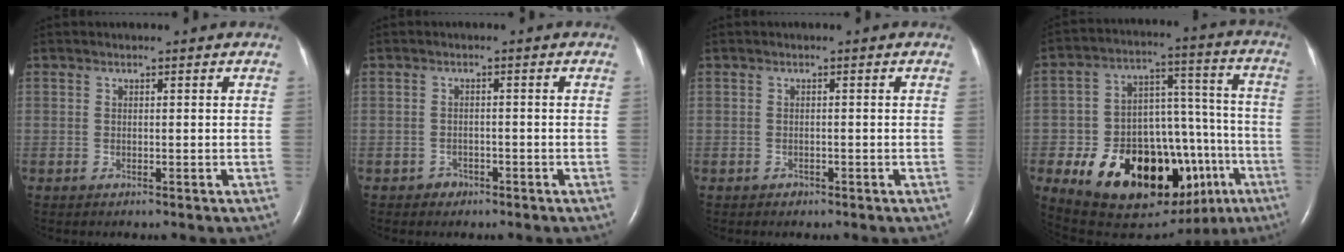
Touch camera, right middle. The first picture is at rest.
{"total": 1.6, "force": [-1.1, 1.2, 0.0], "torque": [-0.002, 0.005, -0.019]}
{"total": 0.6, "force": [-0.5, 0.4, 0.0], "torque": [-0.006, 0.000, -0.009]}
{"total": 27.3, "force": [-12.4, 13.3, 20.3], "torque": [-0.256, 0.036, -0.170]}